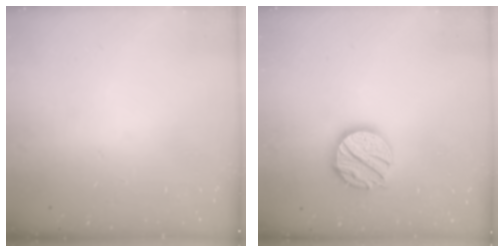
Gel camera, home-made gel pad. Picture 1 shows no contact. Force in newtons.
{"total": 12.6, "press": 12.5, "slide": 0.8}